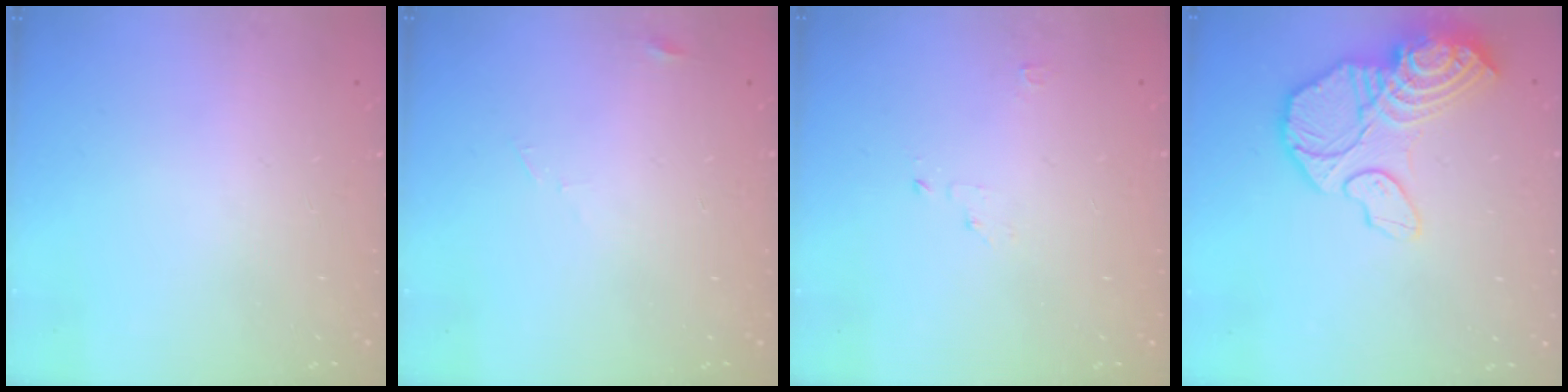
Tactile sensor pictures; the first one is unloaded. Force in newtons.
{"total": 2.8, "press": 2.8, "slide": 0.2}
{"total": 2.1, "press": 2.1, "slide": 0.2}
{"total": 19.3, "press": 19.2, "slide": 2.0}